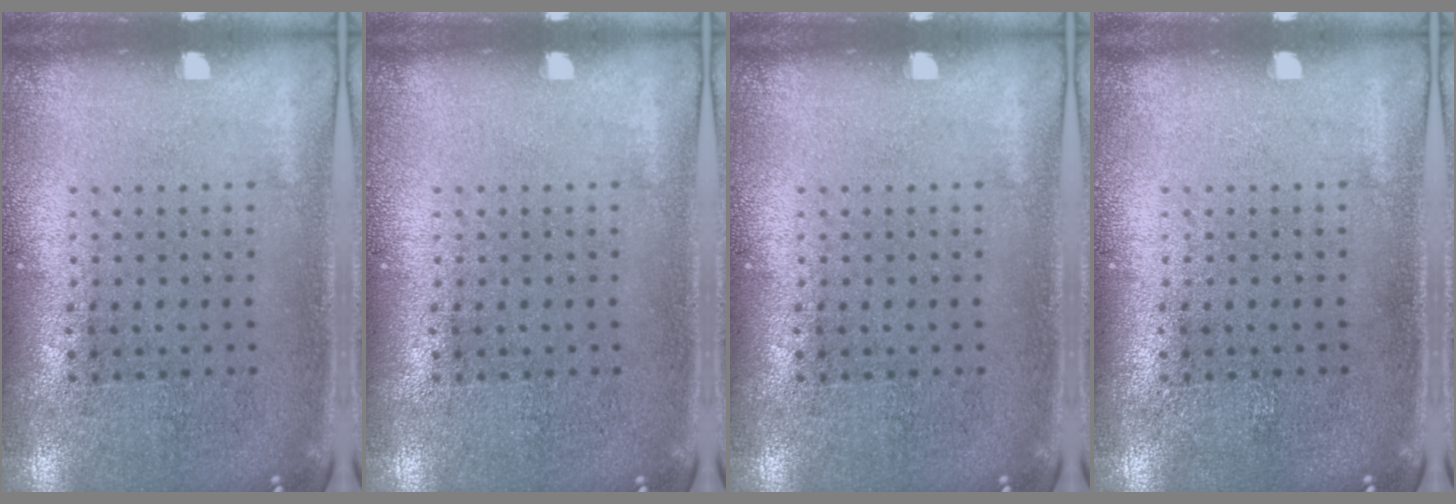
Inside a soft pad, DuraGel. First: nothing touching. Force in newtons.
{"total": 0.0}
{"total": 0.0}
{"total": 0.0}